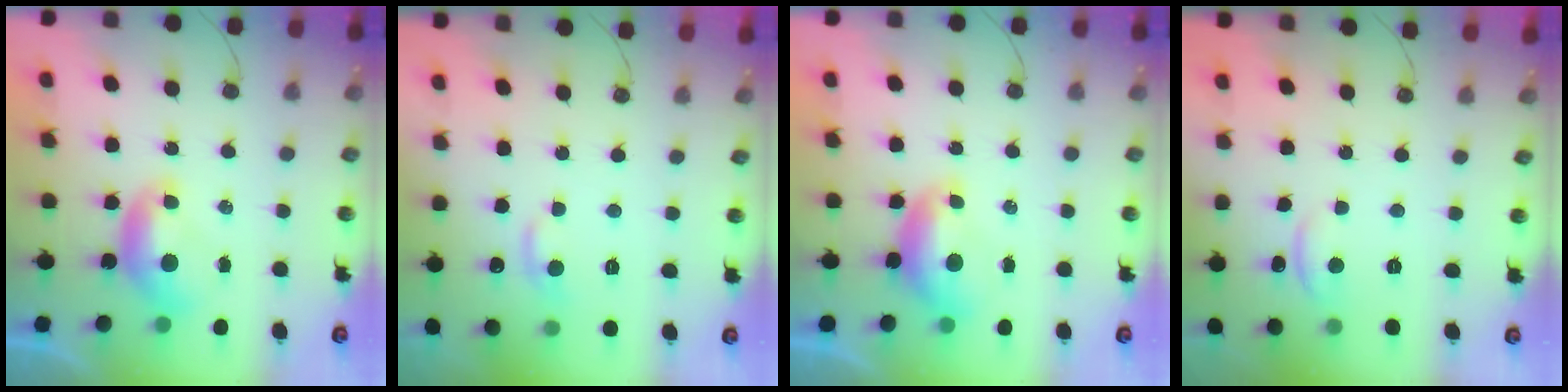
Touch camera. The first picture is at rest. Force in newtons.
{"total": 0.8, "press": 0.5, "slide": 0.6}
{"total": 0.0}
{"total": 0.6, "press": 0.5, "slide": 0.3}